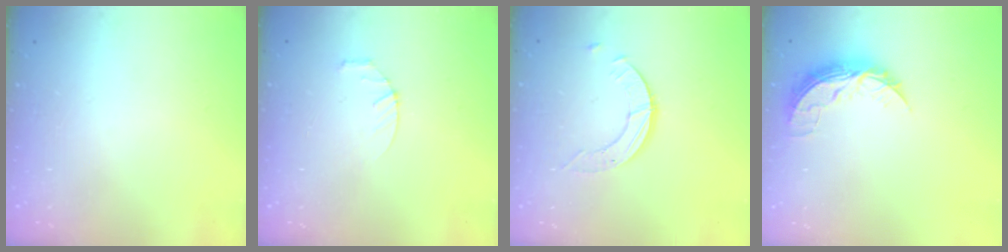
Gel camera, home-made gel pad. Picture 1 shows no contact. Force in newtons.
{"total": 2.8, "press": 2.8, "slide": 0.4}
{"total": 3.6, "press": 3.5, "slide": 0.4}
{"total": 7.8, "press": 7.8, "slide": 0.4}